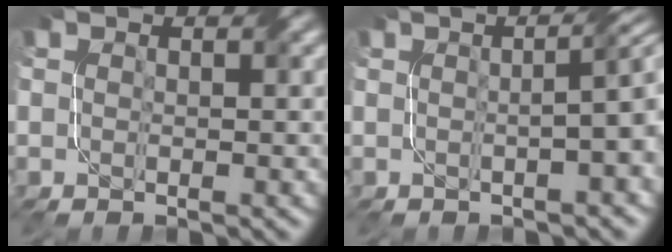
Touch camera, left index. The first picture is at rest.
{"total": 5.5, "force": [0.5, 2.1, 5.1], "torque": [-0.026, 0.023, -0.004]}